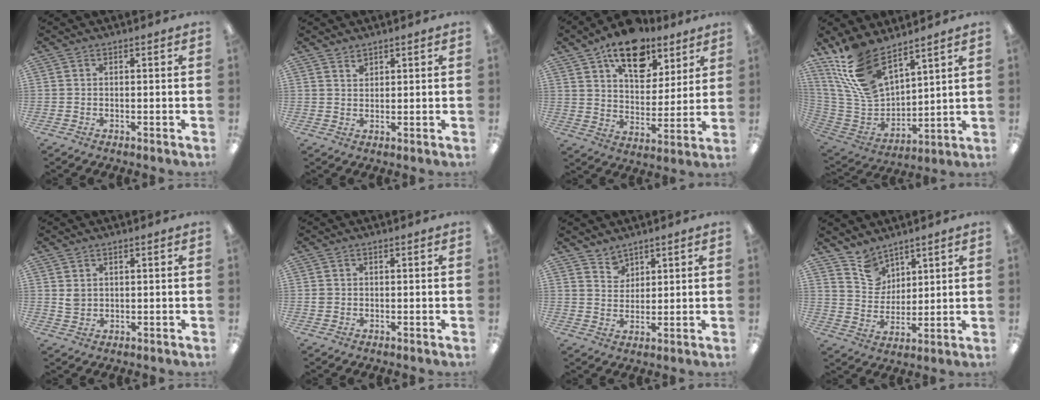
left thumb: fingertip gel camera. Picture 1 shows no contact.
{"total": 1.9, "force": [1.7, 0.8, 0.2], "torque": [0.003, -0.007, 0.031]}
{"total": 16.5, "force": [10.9, 9.0, 8.6], "torque": [-0.118, -0.057, 0.190]}
{"total": 16.4, "force": [11.7, 7.4, 8.8], "torque": [-0.226, -0.056, 0.221]}
{"total": 2.5, "force": [1.2, 1.9, 1.1], "torque": [-0.015, 0.000, 0.020]}
{"total": 0.9, "force": [0.0, 0.9, 0.2], "torque": [-0.005, 0.005, -0.001]}
{"total": 4.0, "force": [3.4, 2.2, -0.1], "torque": [-0.002, -0.017, 0.064]}
{"total": 8.2, "force": [6.5, 5.0, 0.8], "torque": [-0.035, -0.035, 0.128]}